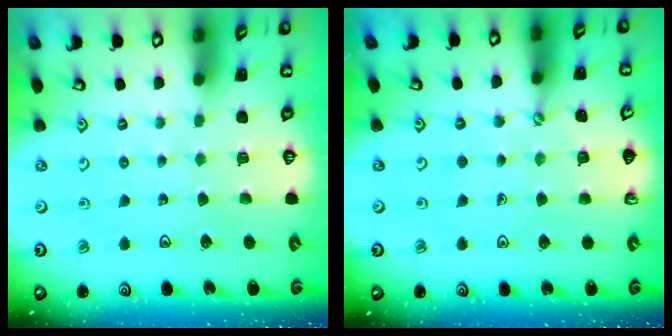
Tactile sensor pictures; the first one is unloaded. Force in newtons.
{"total": 1.9, "press": 1.9, "slide": 0.2}